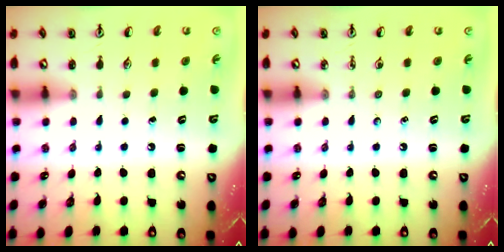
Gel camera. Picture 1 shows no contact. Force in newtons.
{"total": 0.0}